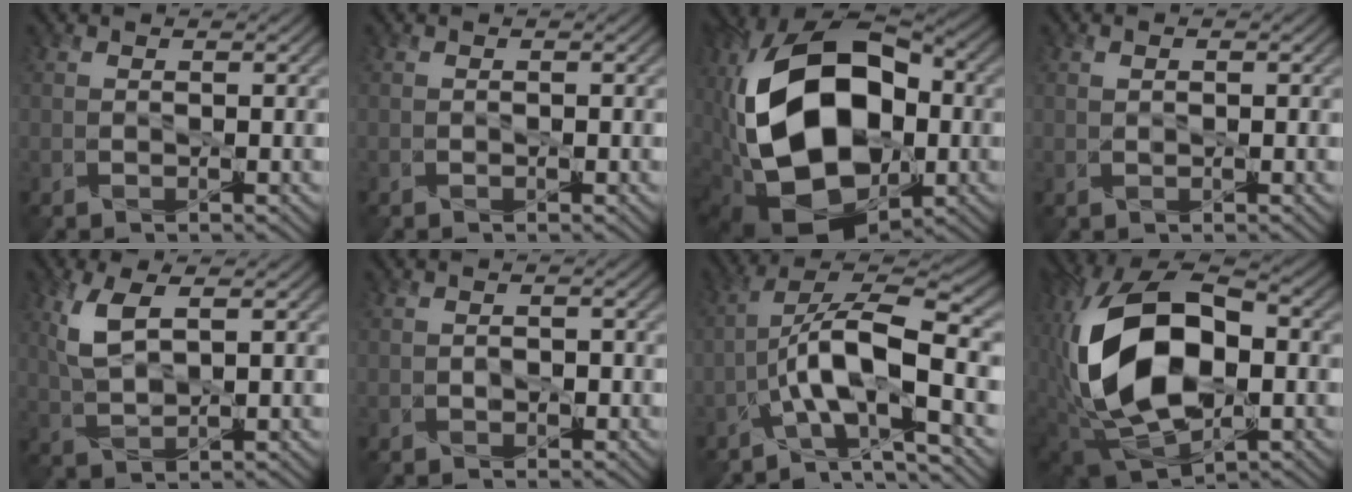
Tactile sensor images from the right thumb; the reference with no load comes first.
{"total": 0.0}
{"total": 21.0, "force": [-0.3, 14.0, 15.7], "torque": [-0.319, -0.011, 0.009]}
{"total": 0.6, "force": [0.1, 0.3, 0.5], "torque": [-0.012, 0.002, 0.005]}
{"total": 6.7, "force": [2.5, 2.8, 5.5], "torque": [-0.129, 0.012, 0.050]}
{"total": 1.1, "force": [-0.7, 0.8, 0.4], "torque": [0.008, 0.009, -0.014]}
{"total": 9.6, "force": [-3.9, 1.9, 8.5], "torque": [-0.148, 0.021, -0.072]}
{"total": 18.9, "force": [0.0, 11.6, 14.9], "torque": [-0.291, -0.010, 0.000]}